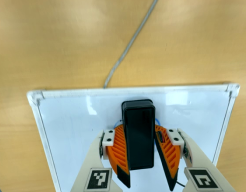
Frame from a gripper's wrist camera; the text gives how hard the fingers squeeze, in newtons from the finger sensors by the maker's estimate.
{"total": 10.7, "left": 12.0, "right": 9.4}